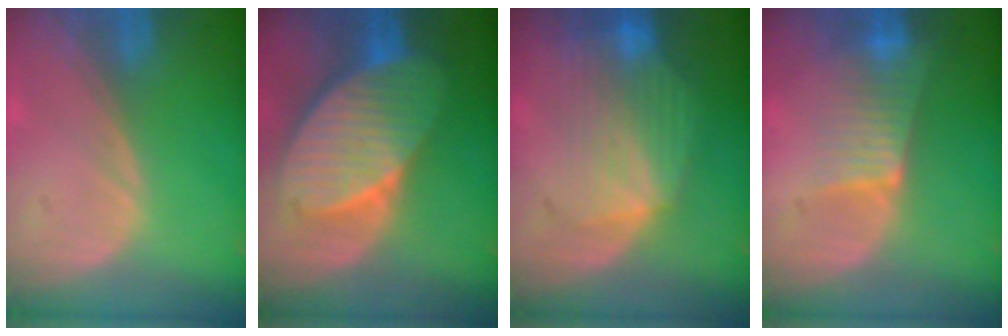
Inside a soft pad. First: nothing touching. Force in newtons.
{"total": 10.6, "press": 10.6, "slide": 0.7}
{"total": 8.7, "press": 8.1, "slide": 3.4}
{"total": 6.4, "press": 5.7, "slide": 3.1}